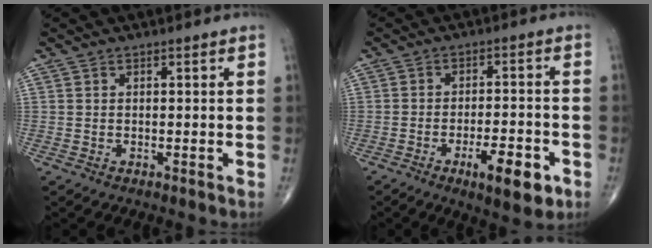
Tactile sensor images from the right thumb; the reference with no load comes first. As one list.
[{"total": 9.5, "force": [-4.5, 3.0, 7.8], "torque": [-0.115, 0.015, -0.062]}]